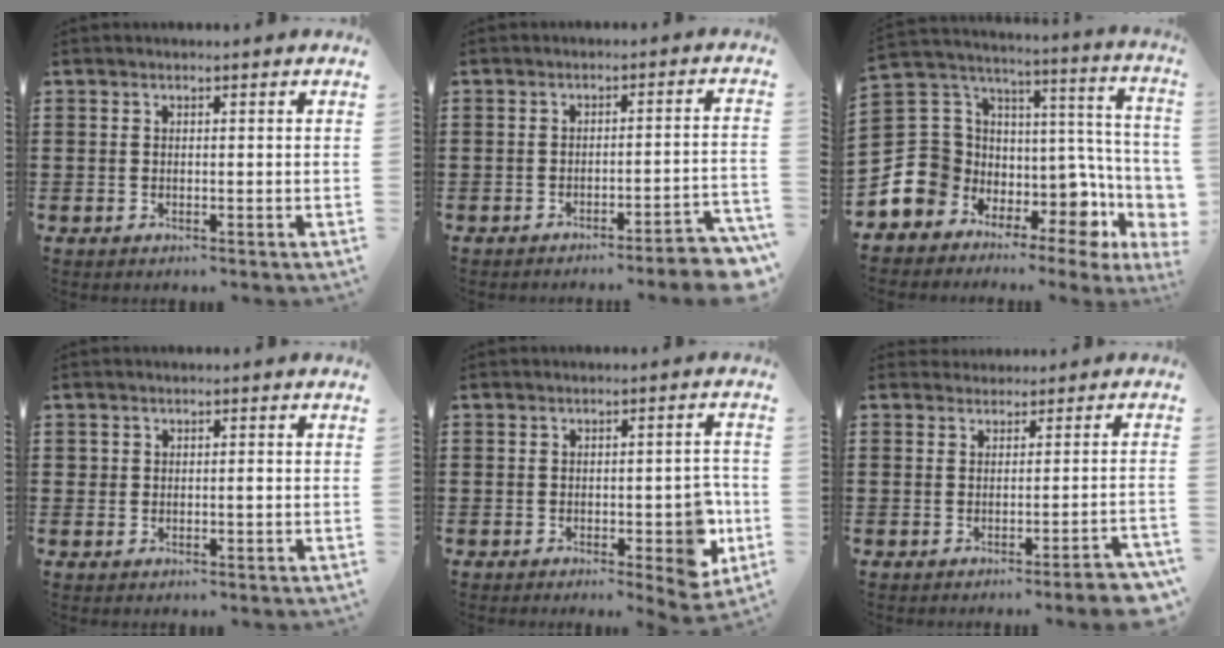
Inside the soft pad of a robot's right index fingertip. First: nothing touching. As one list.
[{"total": 3.7, "force": [-3.2, -0.4, 1.8], "torque": [-0.030, -0.012, -0.065]}, {"total": 7.4, "force": [-4.1, 5.6, 2.4], "torque": [-0.065, -0.053, -0.082]}, {"total": 0.8, "force": [0.0, 0.6, 0.5], "torque": [-0.011, 0.001, 0.000]}, {"total": 5.4, "force": [-1.6, 1.9, 4.7], "torque": [-0.061, -0.006, -0.027]}, {"total": 1.2, "force": [-0.6, 0.0, 1.1], "torque": [-0.023, 0.001, -0.011]}]